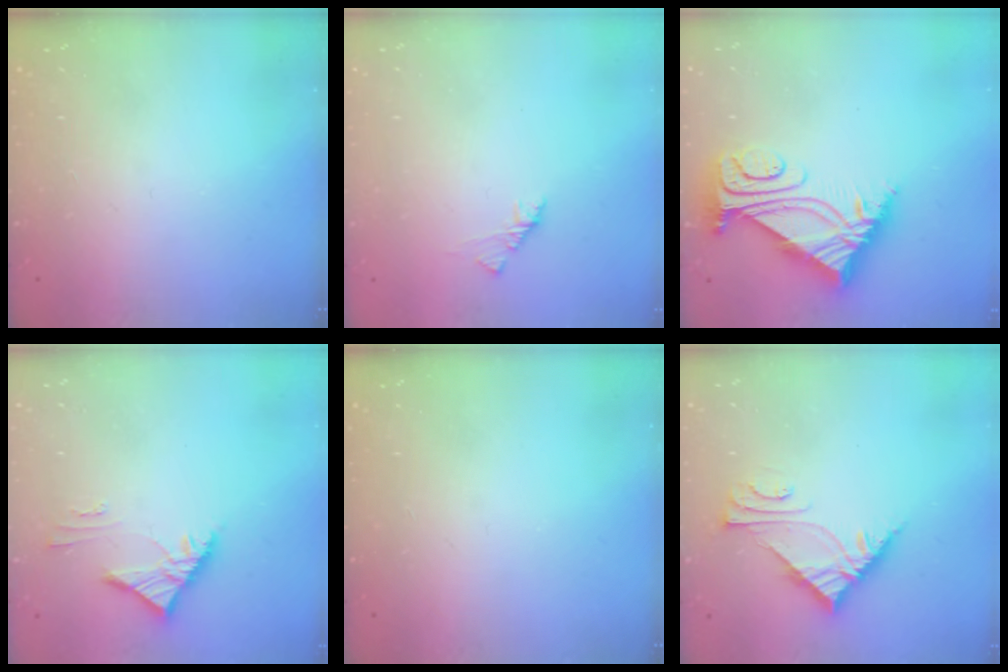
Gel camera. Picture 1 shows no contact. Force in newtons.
{"total": 1.7, "press": 1.6, "slide": 0.5}
{"total": 8.4, "press": 8.3, "slide": 0.8}
{"total": 4.0, "press": 3.9, "slide": 0.9}
{"total": 0.0}
{"total": 6.9, "press": 6.8, "slide": 0.5}